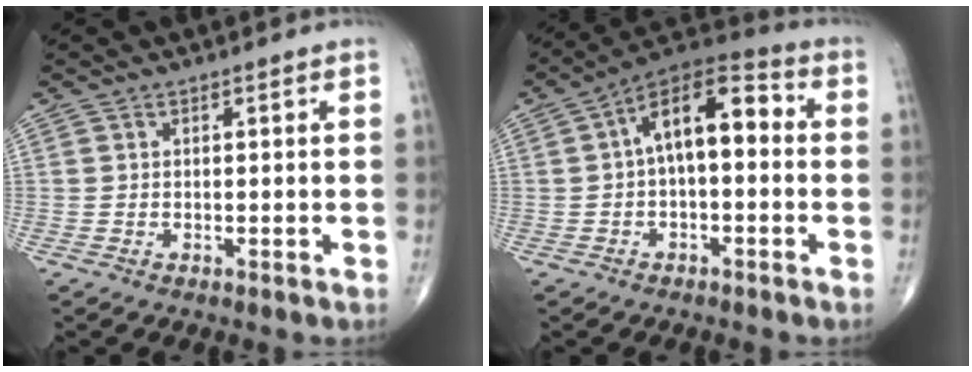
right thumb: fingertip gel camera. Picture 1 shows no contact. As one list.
[{"total": 12.3, "force": [0.7, 6.1, 10.7], "torque": [-0.154, 0.047, -0.002]}]